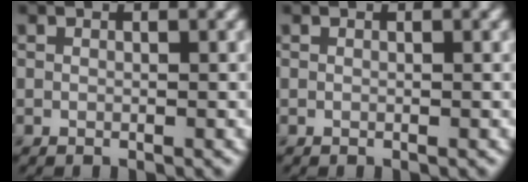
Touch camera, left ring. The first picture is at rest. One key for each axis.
{"total": 0.0}